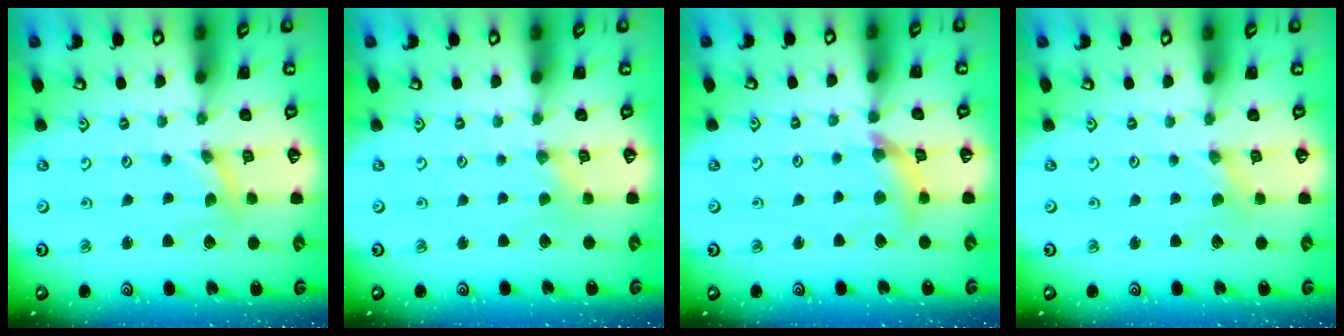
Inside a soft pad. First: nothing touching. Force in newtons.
{"total": 0.9, "press": 0.9, "slide": 0.2}
{"total": 9.9, "press": 9.8, "slide": 1.1}
{"total": 0.0}